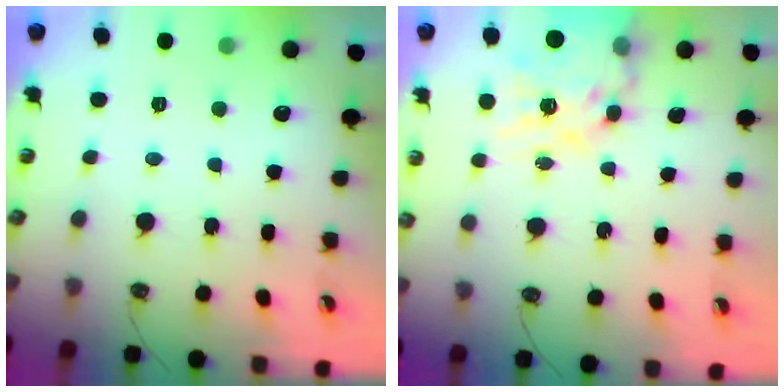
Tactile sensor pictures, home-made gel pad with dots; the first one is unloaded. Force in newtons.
{"total": 20.5, "press": 20.4, "slide": 1.7}